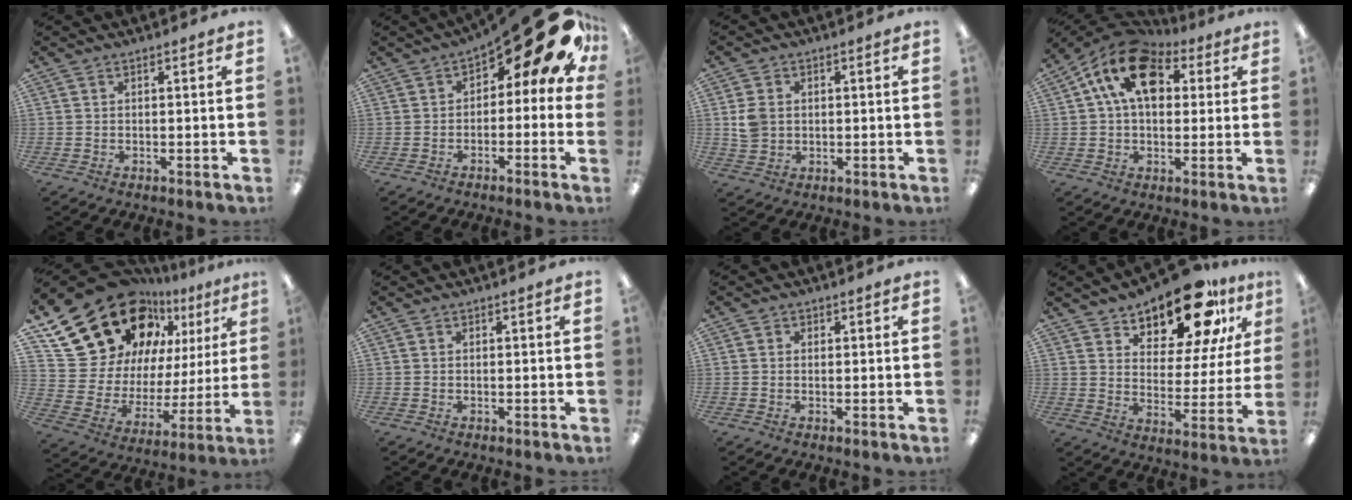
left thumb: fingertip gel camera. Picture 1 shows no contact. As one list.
[{"total": 15.8, "force": [7.4, 6.1, 12.6], "torque": [-0.163, -0.046, 0.119]}, {"total": 4.6, "force": [0.5, 3.9, 2.4], "torque": [-0.040, 0.005, 0.010]}, {"total": 14.4, "force": [5.7, 9.4, 9.3], "torque": [-0.169, -0.009, 0.104]}, {"total": 24.2, "force": [16.9, 14.4, 9.6], "torque": [-0.168, -0.116, 0.326]}, {"total": 0.0}, {"total": 0.9, "force": [0.0, 0.8, 0.3], "torque": [0.003, 0.000, -0.002]}, {"total": 17.5, "force": [13.5, 6.7, 9.0], "torque": [-0.141, -0.093, 0.229]}]